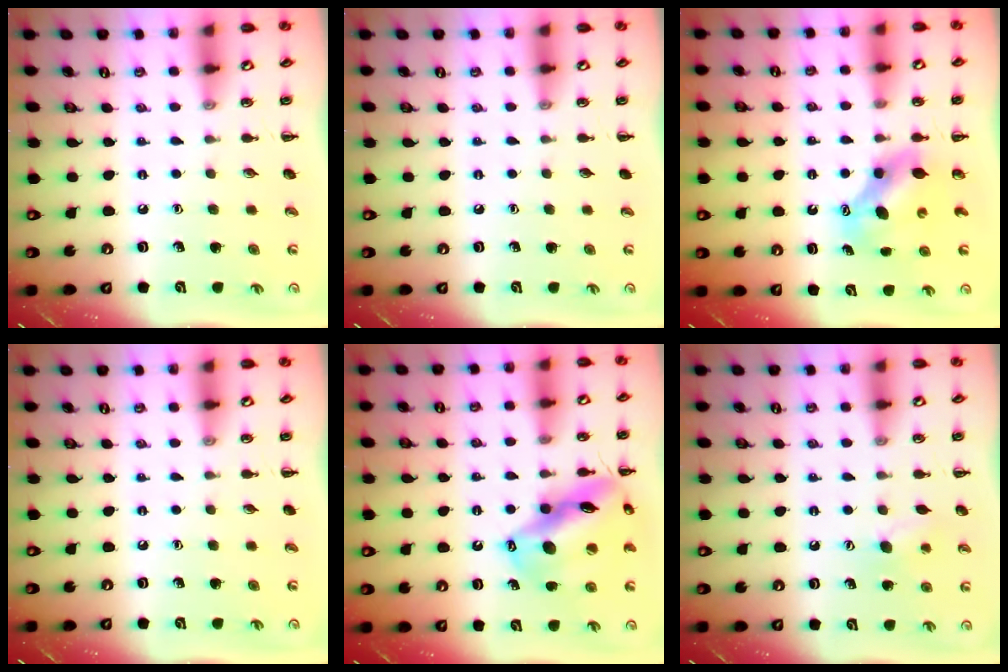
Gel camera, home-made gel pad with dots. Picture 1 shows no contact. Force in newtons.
{"total": 0.0}
{"total": 6.6, "press": 6.5, "slide": 0.9}
{"total": 0.0}
{"total": 17.7, "press": 17.4, "slide": 3.2}
{"total": 7.6, "press": 7.4, "slide": 1.5}